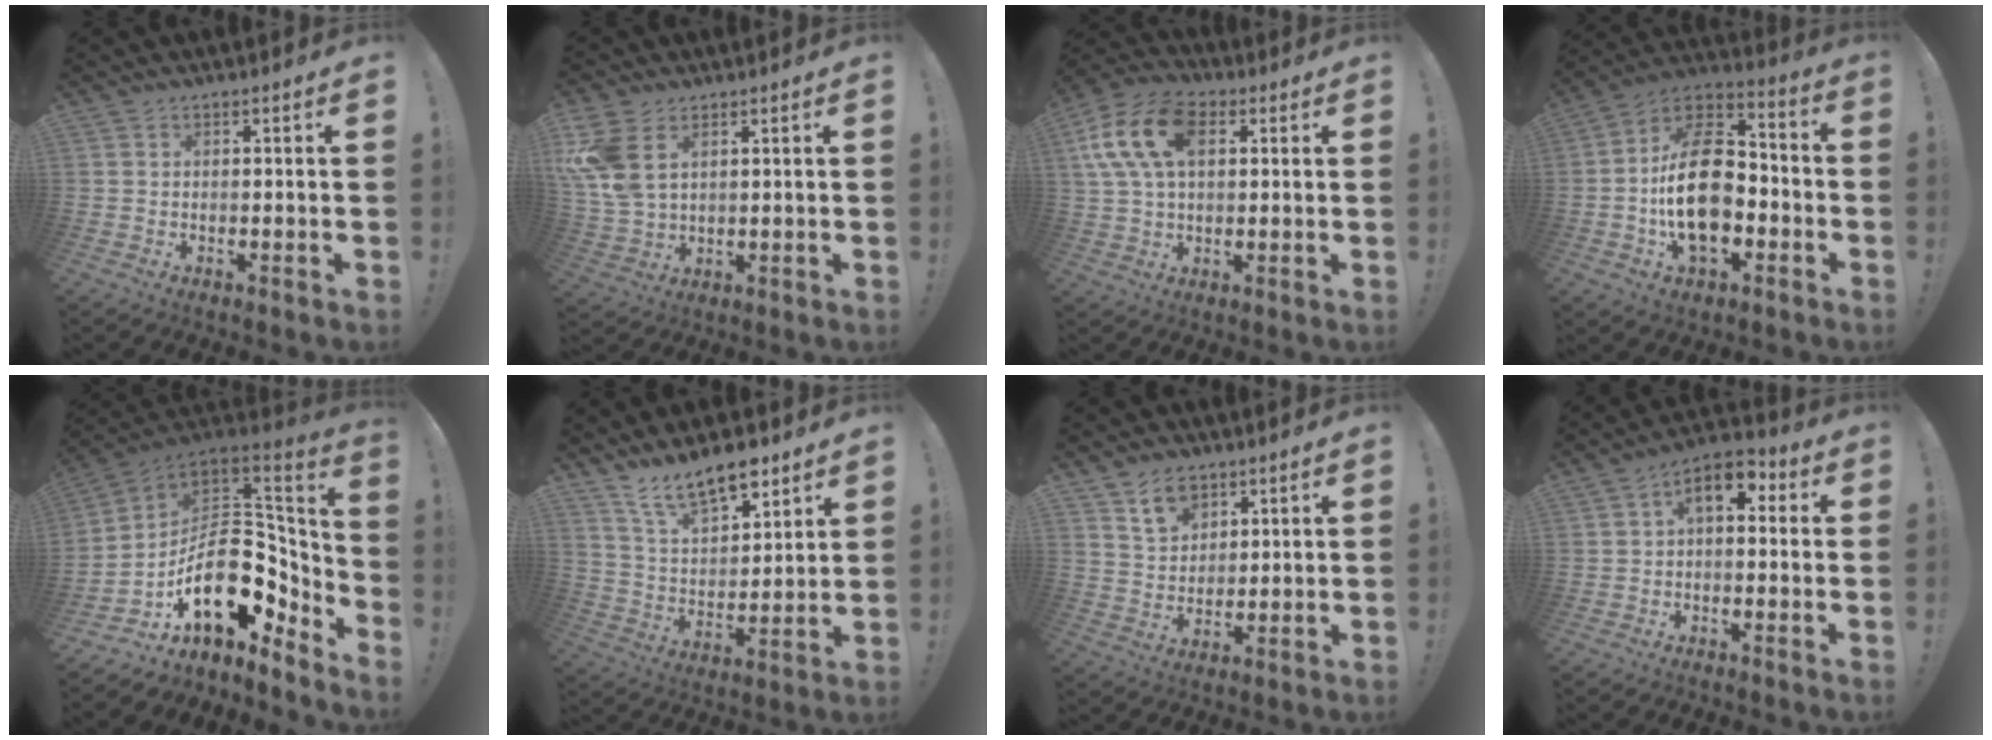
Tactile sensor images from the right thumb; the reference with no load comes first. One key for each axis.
{"total": 10.5, "fx": 4.4, "fy": 6.4, "fz": 7.0, "tx": -0.142, "ty": -0.012, "tz": 0.086}
{"total": 17.2, "fx": 4.9, "fy": 10.8, "fz": 12.4, "tx": -0.246, "ty": 0.005, "tz": 0.089}
{"total": 21.5, "fx": -3.4, "fy": 13.5, "fz": 16.4, "tx": -0.282, "ty": 0.021, "tz": -0.051}
{"total": 24.5, "fx": -2.7, "fy": 14.9, "fz": 19.2, "tx": -0.315, "ty": -0.007, "tz": -0.022}
{"total": 13.4, "fx": 10.5, "fy": 5.4, "fz": 6.4, "tx": -0.115, "ty": -0.066, "tz": 0.193}
{"total": 9.2, "fx": 6.1, "fy": 6.0, "fz": 3.4, "tx": -0.045, "ty": -0.032, "tz": 0.114}
{"total": 8.2, "fx": 2.4, "fy": 4.4, "fz": 6.5, "tx": -0.091, "ty": -0.006, "tz": 0.042}